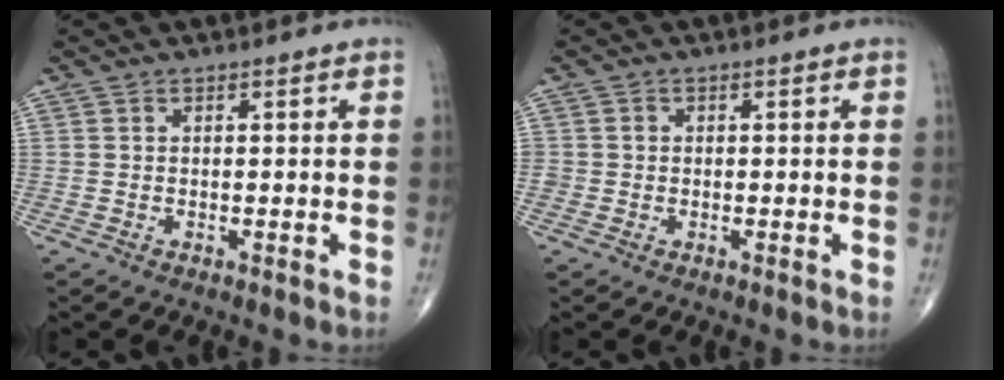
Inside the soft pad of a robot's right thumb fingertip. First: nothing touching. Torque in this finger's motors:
{"motor_torque": [0.21, 0.11, 0.17, 0.03, -0.01]}